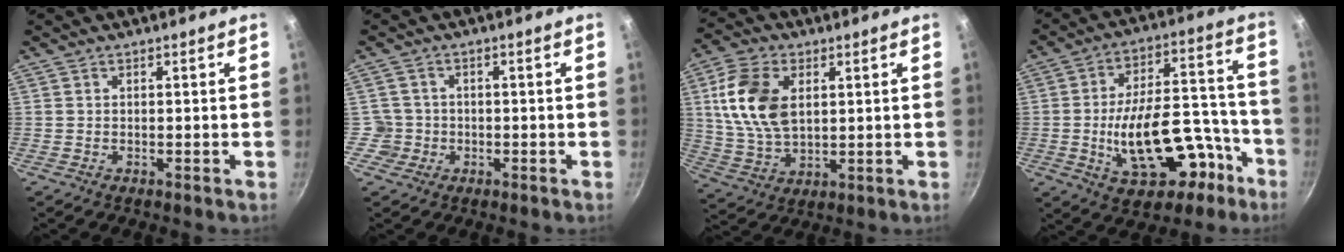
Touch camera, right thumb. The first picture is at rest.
{"total": 3.4, "force": [-0.7, 3.3, 0.1], "torque": [0.026, 0.019, -0.010]}
{"total": 14.0, "force": [3.3, 8.8, 10.4], "torque": [-0.186, -0.010, 0.067]}
{"total": 20.9, "force": [-7.4, 11.3, 15.9], "torque": [-0.207, 0.070, -0.091]}